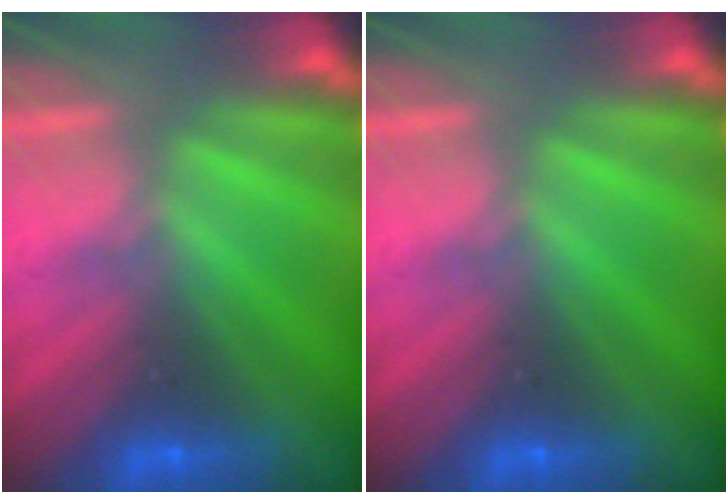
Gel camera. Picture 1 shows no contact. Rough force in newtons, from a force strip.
{"total": 0.0}